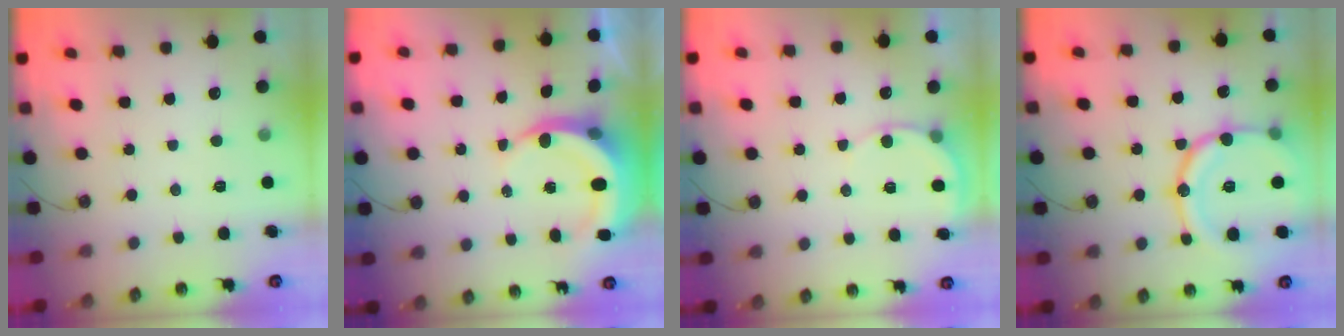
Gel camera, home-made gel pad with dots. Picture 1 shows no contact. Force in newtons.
{"total": 7.8, "press": 7.7, "slide": 1.2}
{"total": 4.6, "press": 4.6, "slide": 0.4}
{"total": 18.9, "press": 18.6, "slide": 3.7}